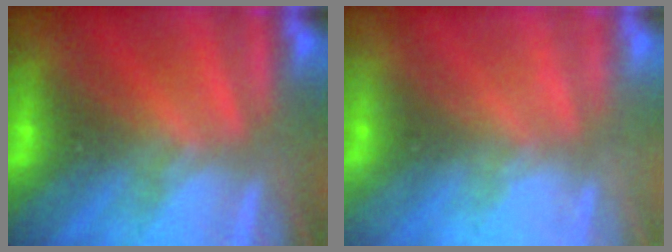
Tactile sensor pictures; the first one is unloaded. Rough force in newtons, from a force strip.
{"total": 2.1}